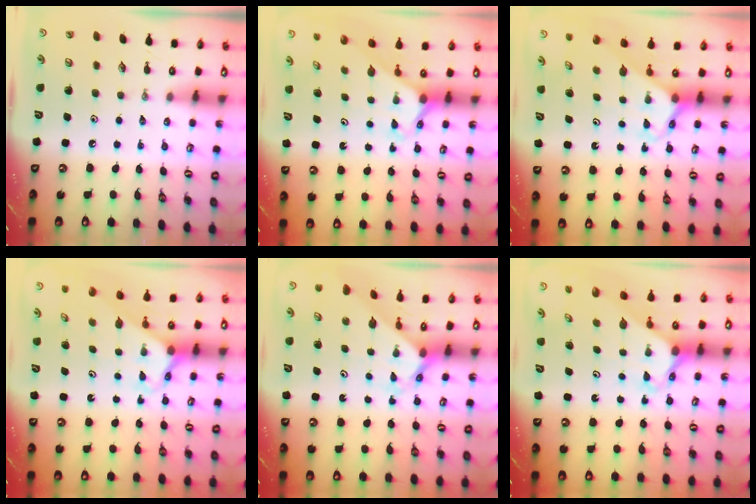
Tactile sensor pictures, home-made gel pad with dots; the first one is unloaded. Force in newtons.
{"total": 2.2, "press": 2.2, "slide": 0.2}
{"total": 2.7, "press": 2.7, "slide": 0.1}
{"total": 2.4, "press": 2.4, "slide": 0.2}
{"total": 2.1, "press": 2.1, "slide": 0.1}
{"total": 2.5, "press": 2.5, "slide": 0.1}